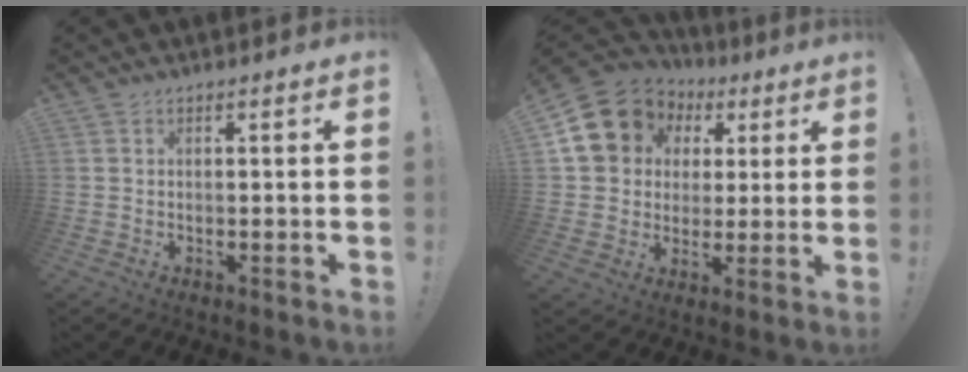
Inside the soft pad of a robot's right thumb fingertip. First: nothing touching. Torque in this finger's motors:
{"motor_torque": [0.46, 1.85, 1.07, 0.07, 0.08]}